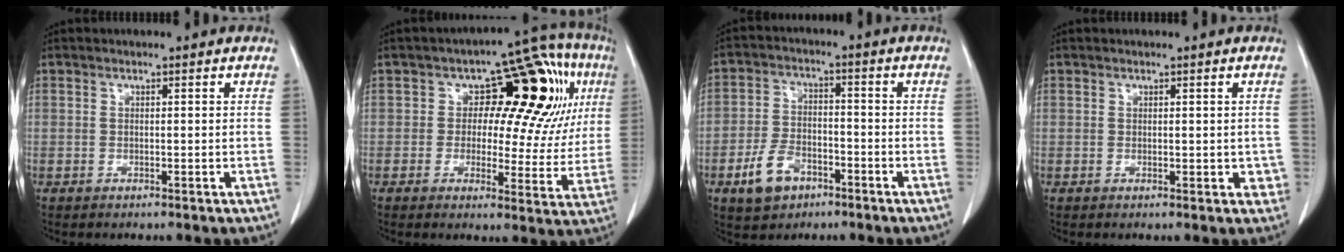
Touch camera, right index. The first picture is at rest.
{"total": 16.0, "force": [4.3, 7.6, 13.4], "torque": [-0.139, 0.040, 0.054]}
{"total": 7.6, "force": [-4.2, 4.7, 4.3], "torque": [-0.096, 0.007, -0.070]}
{"total": 2.1, "force": [0.0, 1.4, 1.5], "torque": [-0.004, 0.001, 0.001]}